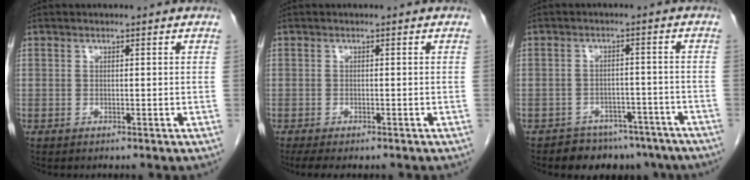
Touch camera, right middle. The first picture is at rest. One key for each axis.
{"total": 4.3, "fx": -3.3, "fy": 1.4, "fz": 2.4, "tx": -0.040, "ty": -0.014, "tz": -0.046}
{"total": 9.0, "fx": -7.3, "fy": 5.1, "fz": 1.4, "tx": 0.002, "ty": 0.017, "tz": -0.084}